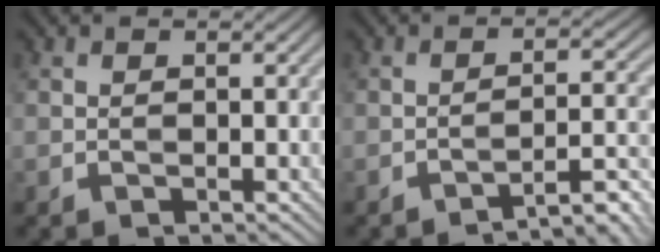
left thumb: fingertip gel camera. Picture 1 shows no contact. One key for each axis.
{"total": 5.2, "fx": -4.1, "fy": 0.7, "fz": 3.1, "tx": -0.040, "ty": 0.022, "tz": -0.062}